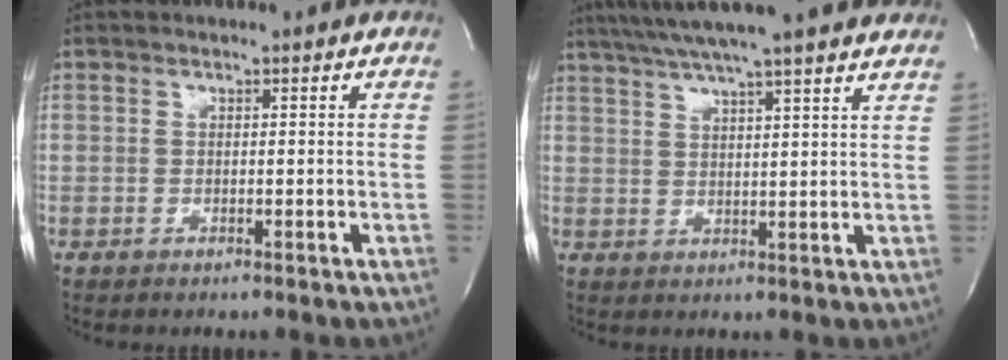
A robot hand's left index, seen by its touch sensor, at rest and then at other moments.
{"total": 18.1, "force": [15.5, 0.3, 9.5], "torque": [-0.162, 0.033, 0.207]}